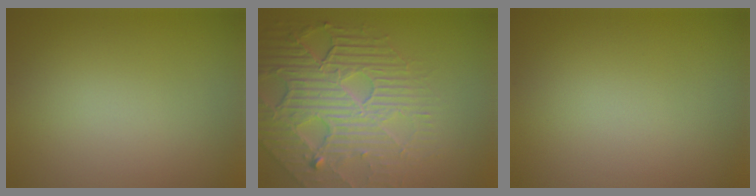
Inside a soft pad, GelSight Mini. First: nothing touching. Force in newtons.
{"total": 8.7, "press": 5.9, "slide": 6.4}
{"total": 0.0}